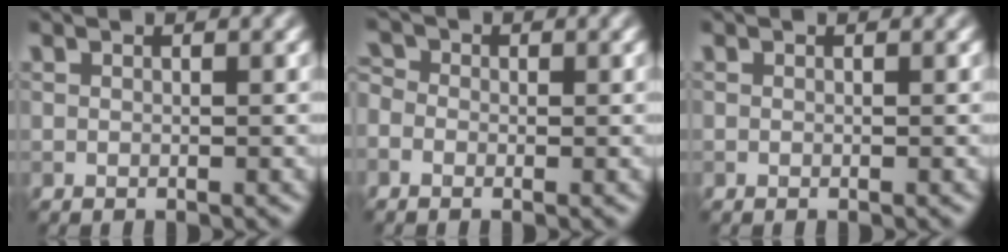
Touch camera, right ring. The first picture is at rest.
{"total": 1.8, "force": [-0.2, 1.5, 0.9], "torque": [-0.014, 0.007, -0.021]}
{"total": 0.0}